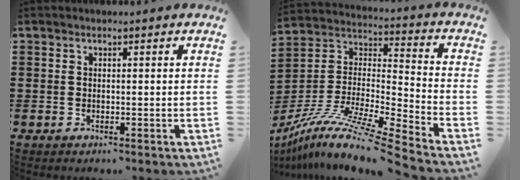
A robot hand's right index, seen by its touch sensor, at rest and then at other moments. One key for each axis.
{"total": 11.4, "fx": -9.4, "fy": -0.3, "fz": 6.4, "tx": -0.128, "ty": -0.009, "tz": -0.189}